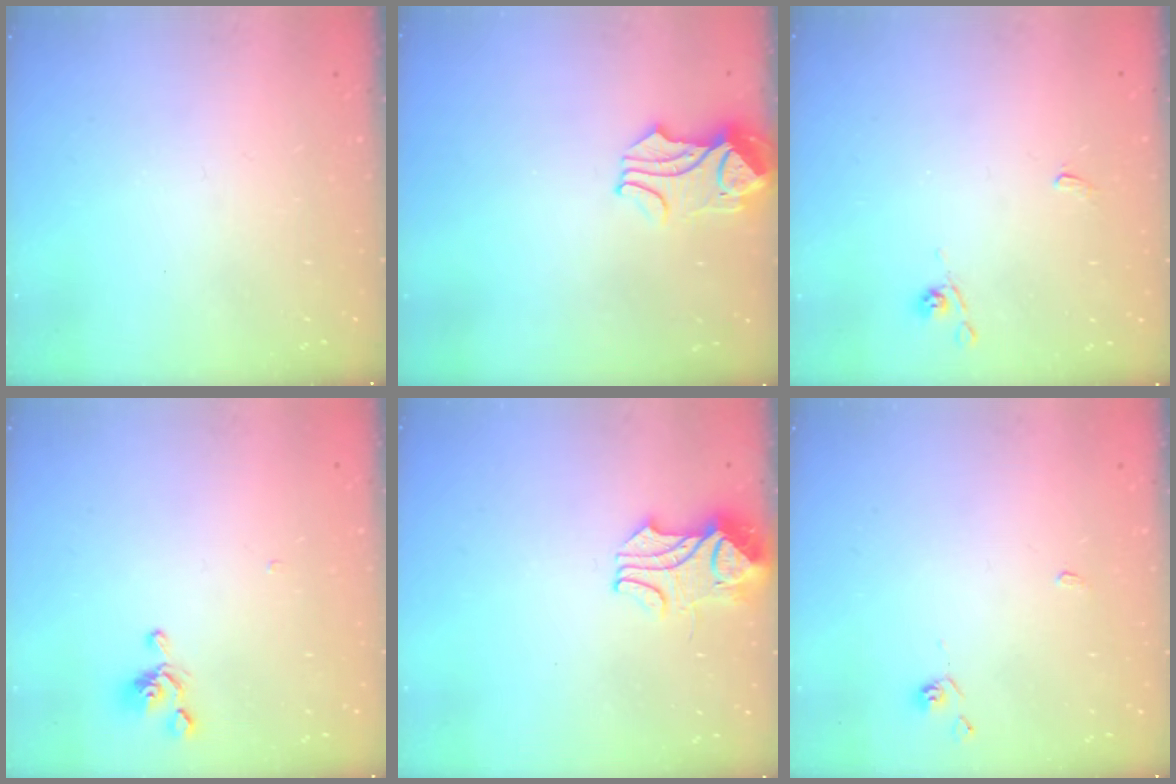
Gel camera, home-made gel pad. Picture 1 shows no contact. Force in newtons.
{"total": 1.9, "press": 1.7, "slide": 1.0}
{"total": 1.6, "press": 1.4, "slide": 0.7}
{"total": 0.8, "press": 0.6, "slide": 0.5}
{"total": 2.4, "press": 2.3, "slide": 0.8}
{"total": 2.2, "press": 2.2, "slide": 0.5}